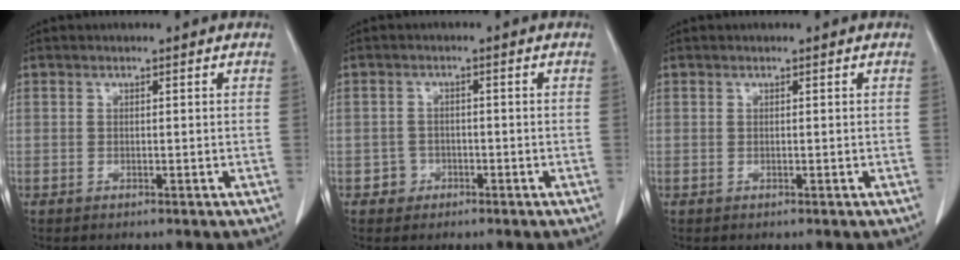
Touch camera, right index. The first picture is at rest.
{"total": 2.6, "force": [-1.2, 2.3, 0.1], "torque": [0.005, 0.012, -0.021]}
{"total": 0.0}